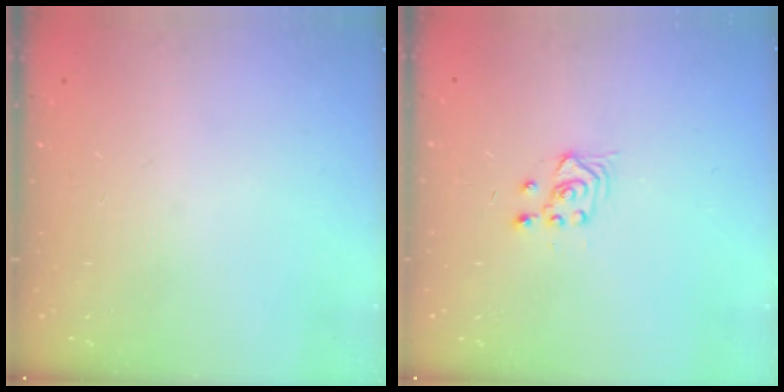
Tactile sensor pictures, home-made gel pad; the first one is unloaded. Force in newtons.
{"total": 3.4, "press": 3.1, "slide": 1.4}